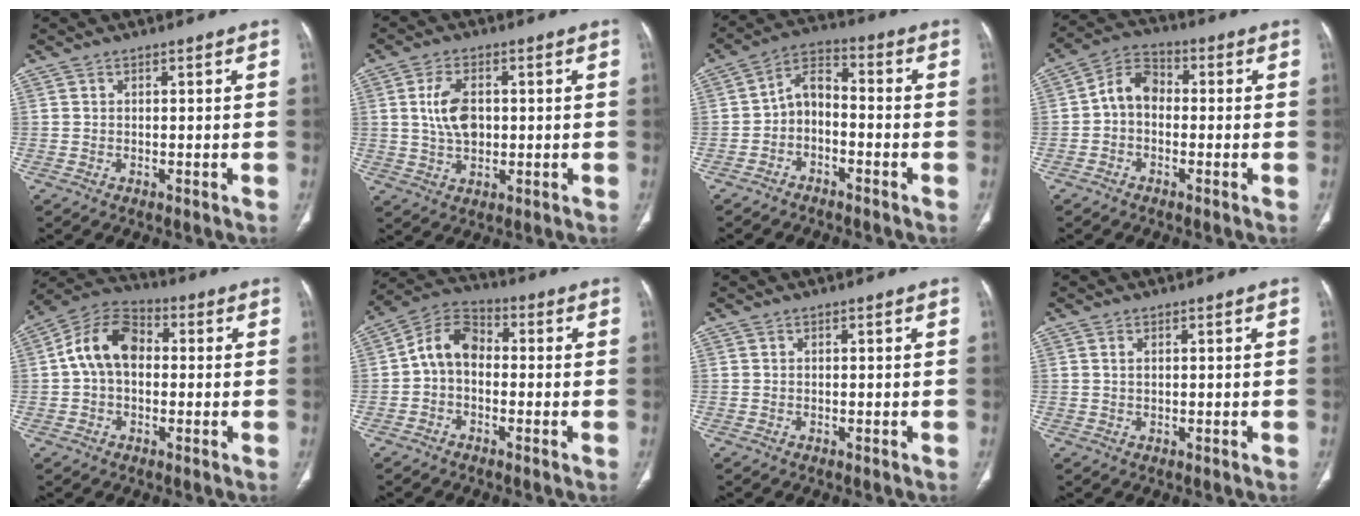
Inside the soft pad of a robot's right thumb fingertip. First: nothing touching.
{"total": 7.4, "force": [0.9, 4.5, 5.8], "torque": [-0.105, -0.001, 0.020]}
{"total": 6.8, "force": [-2.6, 4.3, 4.5], "torque": [-0.070, 0.039, -0.057]}
{"total": 6.9, "force": [-0.6, 5.0, 4.6], "torque": [-0.065, 0.024, -0.028]}
{"total": 11.3, "force": [0.7, 7.8, 8.2], "torque": [-0.138, 0.032, 0.000]}
{"total": 8.4, "force": [-0.5, 5.9, 5.9], "torque": [-0.087, 0.030, -0.029]}
{"total": 0.0}
{"total": 1.0, "force": [0.4, 0.4, 0.8], "torque": [-0.020, 0.003, 0.010]}